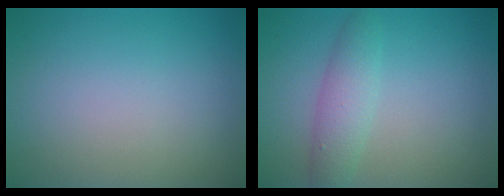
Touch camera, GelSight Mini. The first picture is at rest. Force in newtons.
{"total": 2.8, "press": 2.8, "slide": 0.0}